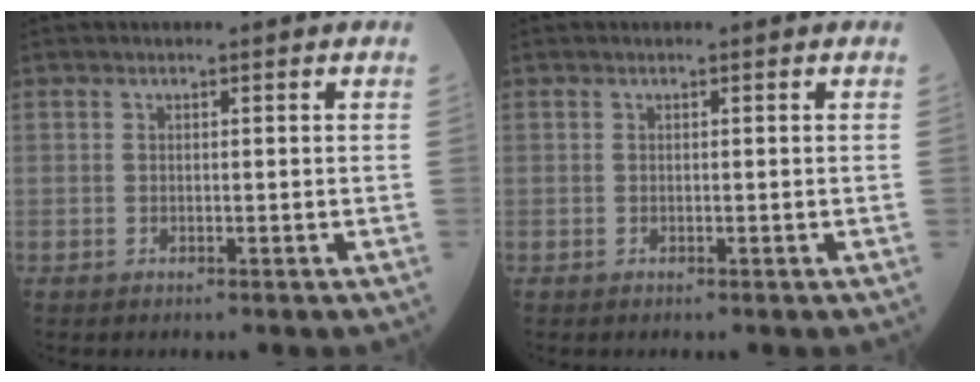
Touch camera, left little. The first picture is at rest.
{"total": 0.0}